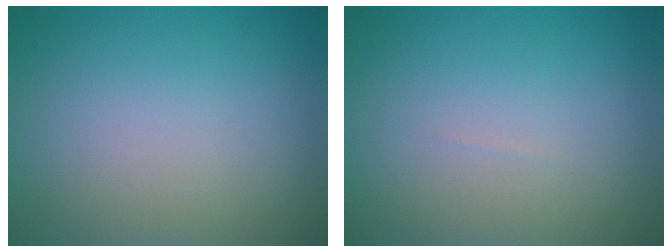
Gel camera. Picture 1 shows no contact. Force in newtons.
{"total": 0.0}